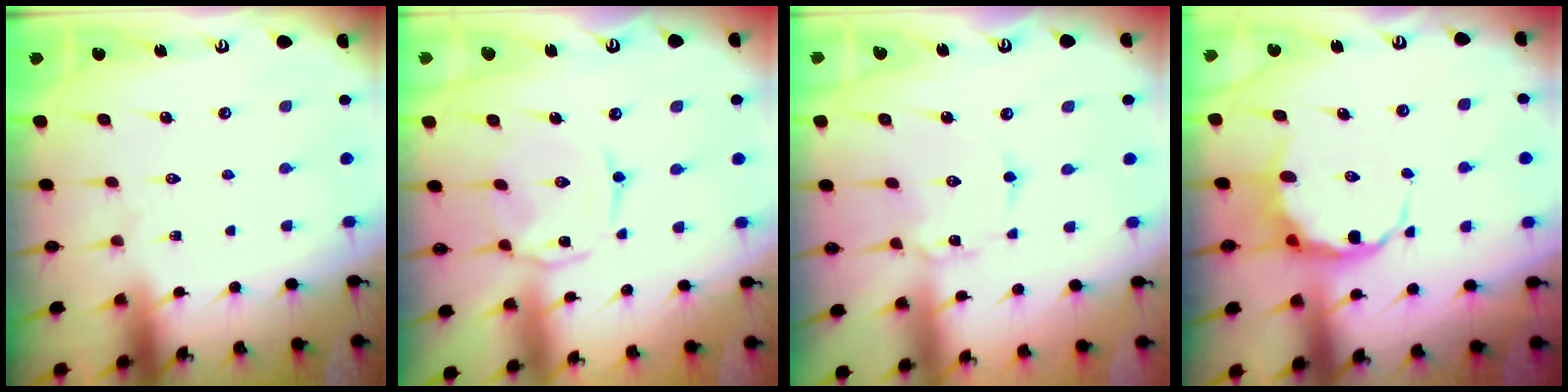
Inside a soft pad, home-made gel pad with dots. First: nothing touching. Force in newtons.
{"total": 2.7, "press": 2.7, "slide": 0.4}
{"total": 1.2, "press": 1.2, "slide": 0.1}
{"total": 7.0, "press": 6.7, "slide": 2.0}